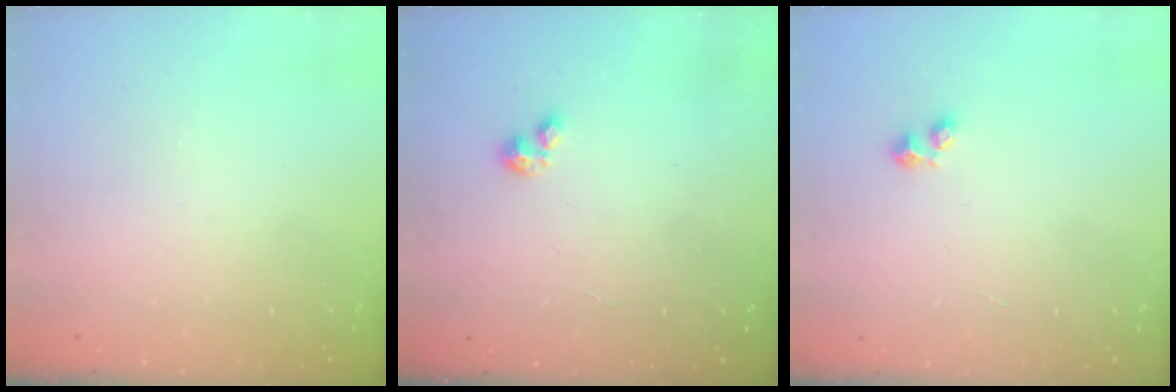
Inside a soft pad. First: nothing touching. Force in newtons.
{"total": 0.7, "press": 0.6, "slide": 0.2}
{"total": 2.9, "press": 2.8, "slide": 0.6}